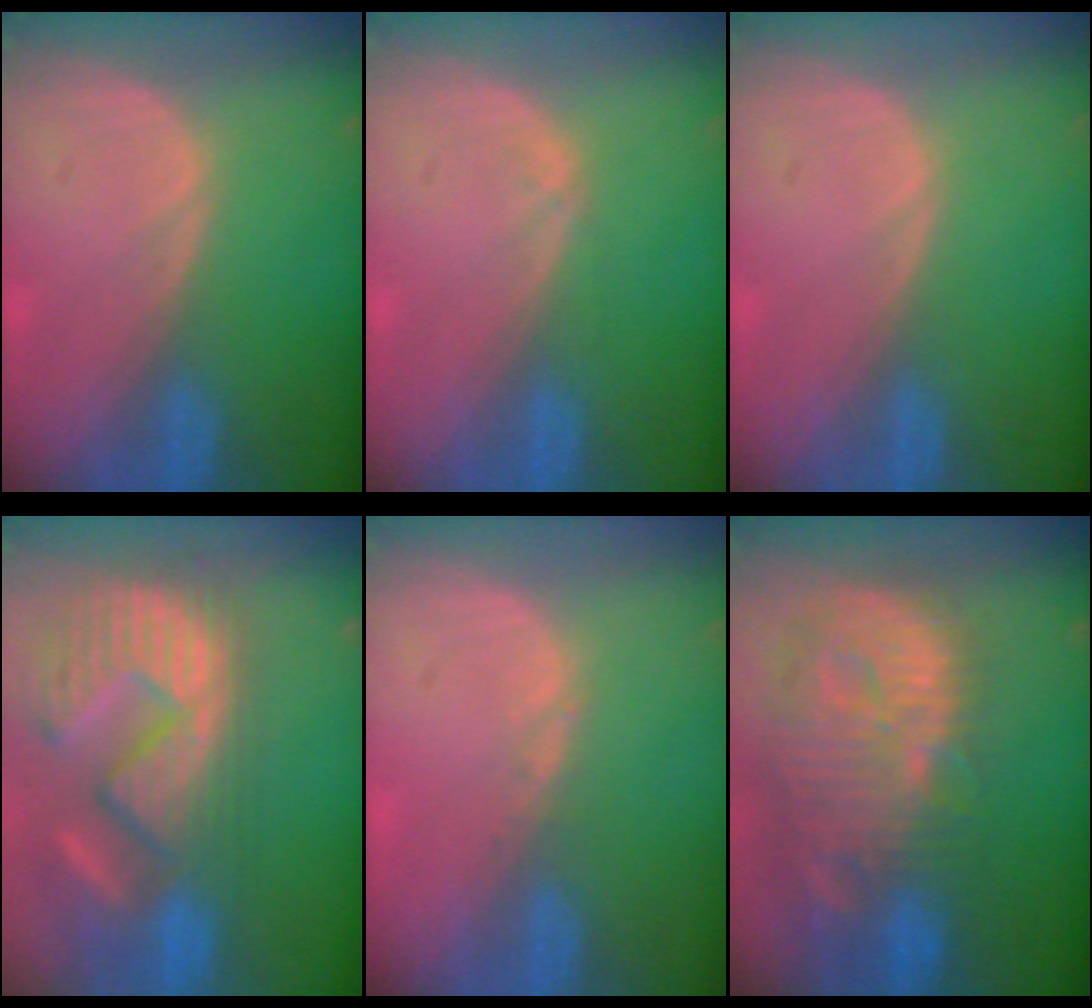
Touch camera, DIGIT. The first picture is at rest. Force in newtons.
{"total": 0.7, "press": 0.6, "slide": 0.2}
{"total": 0.0}
{"total": 15.0, "press": 12.4, "slide": 8.5}
{"total": 0.6, "press": 0.5, "slide": 0.3}
{"total": 14.1, "press": 12.4, "slide": 6.9}